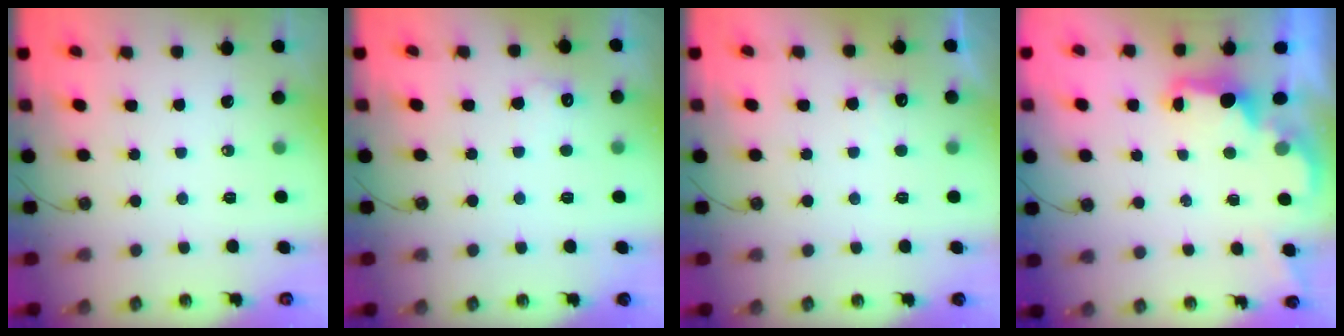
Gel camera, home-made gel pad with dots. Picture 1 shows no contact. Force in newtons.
{"total": 6.7, "press": 6.5, "slide": 1.2}
{"total": 6.5, "press": 6.3, "slide": 1.2}
{"total": 2.4, "press": 2.2, "slide": 0.7}